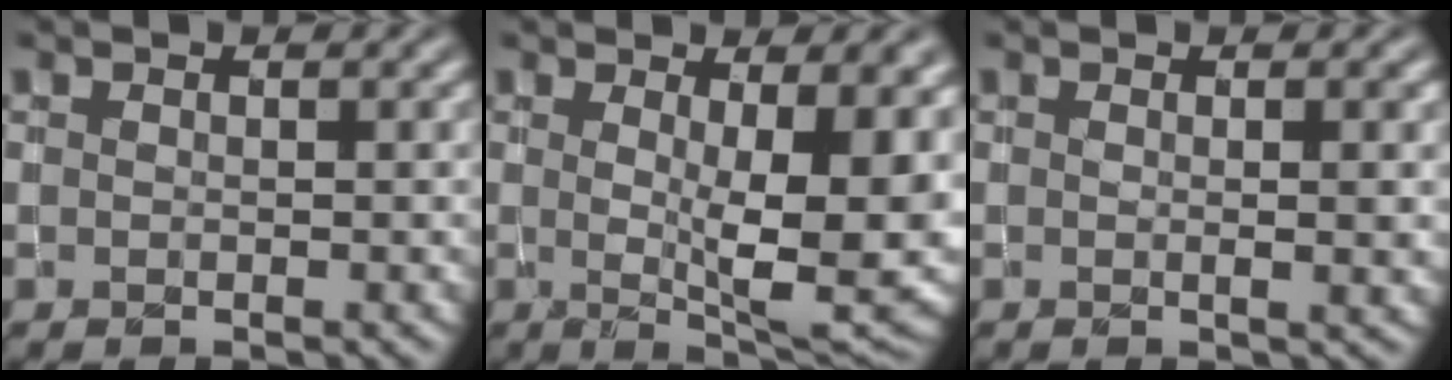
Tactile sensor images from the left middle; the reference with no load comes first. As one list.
[{"total": 11.2, "force": [0.8, 3.6, 10.5], "torque": [-0.134, -0.014, 0.021]}, {"total": 2.6, "force": [0.4, 0.9, 2.4], "torque": [-0.020, 0.004, 0.001]}]